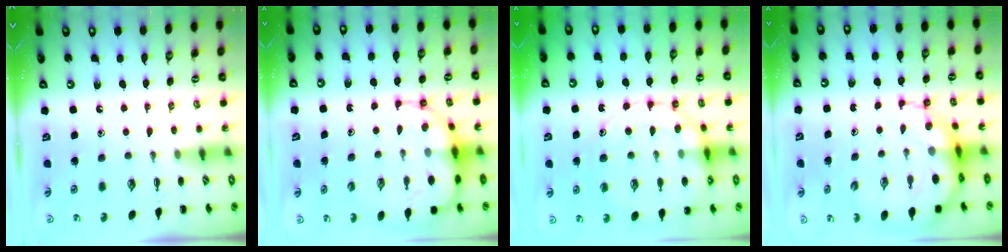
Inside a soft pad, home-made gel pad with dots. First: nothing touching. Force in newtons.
{"total": 11.1, "press": 10.8, "slide": 2.7}
{"total": 17.9, "press": 17.7, "slide": 2.7}
{"total": 12.4, "press": 12.0, "slide": 3.2}